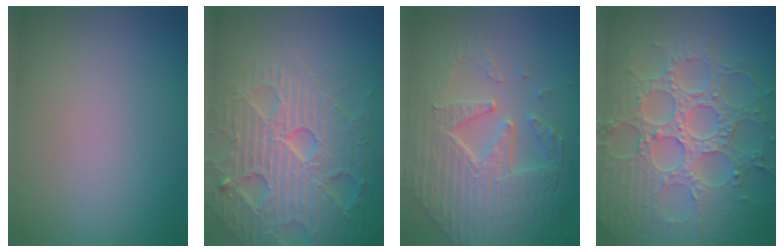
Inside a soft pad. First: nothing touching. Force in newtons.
{"total": 6.8, "press": 6.7, "slide": 1.5}
{"total": 8.2, "press": 5.7, "slide": 5.9}
{"total": 8.9, "press": 6.5, "slide": 6.1}